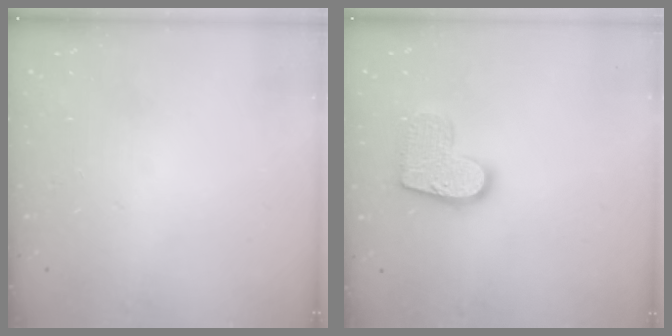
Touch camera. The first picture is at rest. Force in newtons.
{"total": 12.9, "press": 12.9, "slide": 0.8}